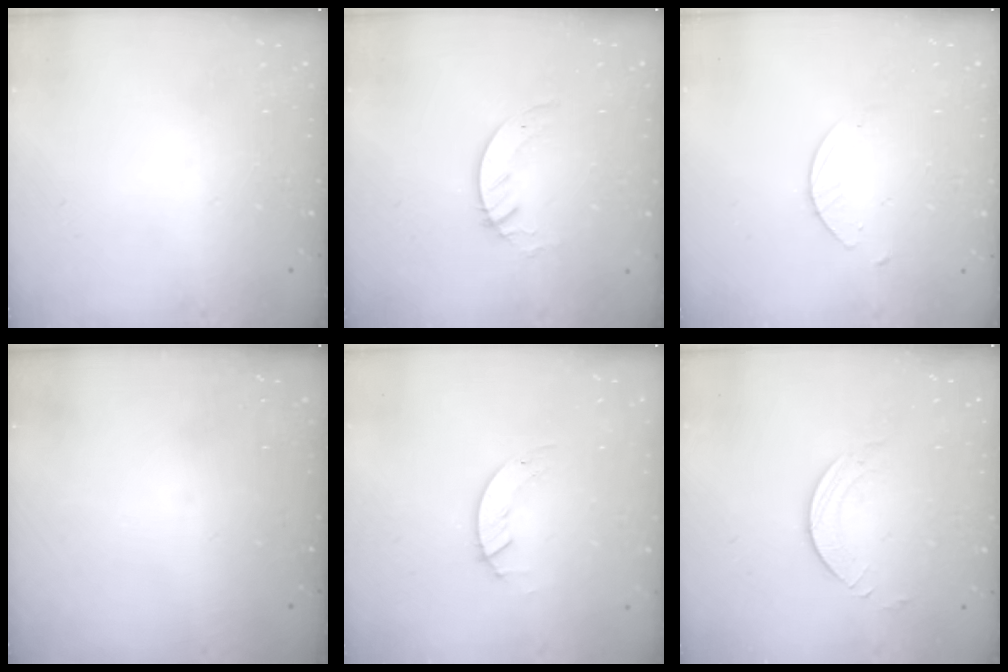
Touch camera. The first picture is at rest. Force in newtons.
{"total": 3.1, "press": 3.1, "slide": 0.2}
{"total": 2.7, "press": 2.6, "slide": 0.3}
{"total": 0.0}
{"total": 1.3, "press": 1.3, "slide": 0.2}
{"total": 2.7, "press": 2.7, "slide": 0.2}